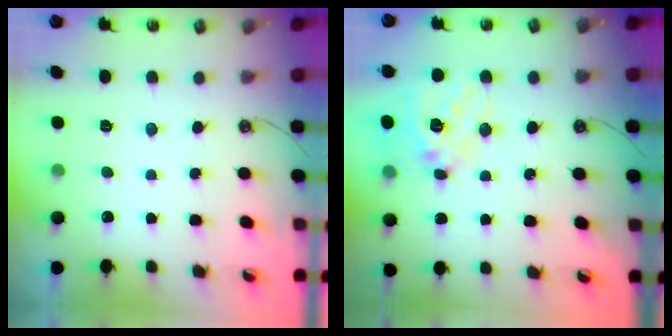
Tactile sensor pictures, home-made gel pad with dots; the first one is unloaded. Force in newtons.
{"total": 17.6, "press": 17.4, "slide": 3.0}